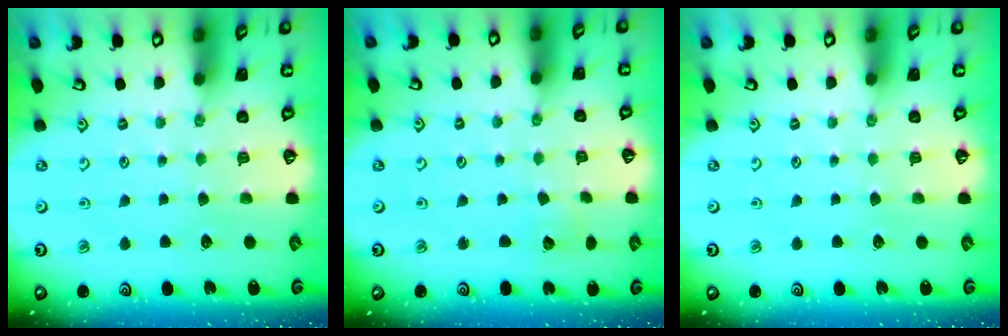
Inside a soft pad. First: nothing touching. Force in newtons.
{"total": 4.8, "press": 4.8, "slide": 0.3}
{"total": 0.0}